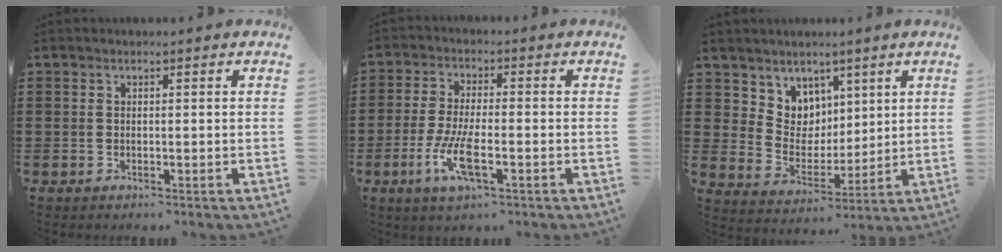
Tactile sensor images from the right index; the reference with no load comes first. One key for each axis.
{"total": 6.9, "fx": -2.8, "fy": 1.6, "fz": 6.1, "tx": -0.140, "ty": -0.018, "tz": -0.057}
{"total": 6.3, "fx": 4.4, "fy": 4.5, "fz": -0.5, "tx": -0.031, "ty": -0.025, "tz": 0.087}